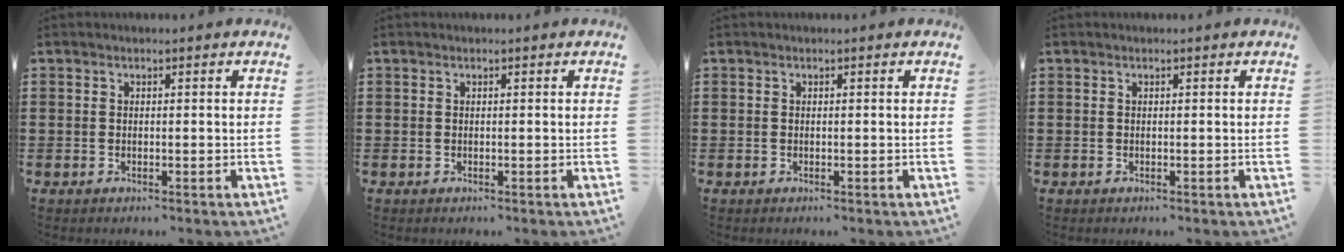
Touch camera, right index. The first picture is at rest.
{"total": 0.0}
{"total": 0.0}
{"total": 0.0}